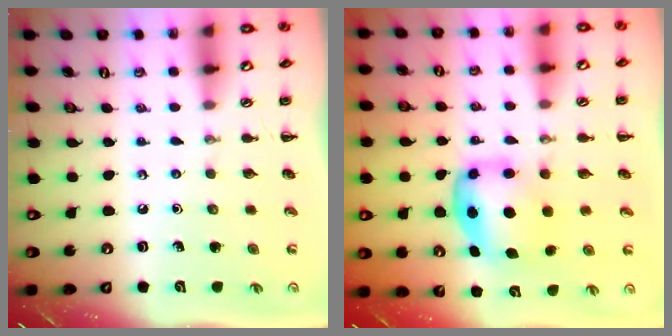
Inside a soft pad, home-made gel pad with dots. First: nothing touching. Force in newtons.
{"total": 6.1, "press": 6.0, "slide": 1.0}